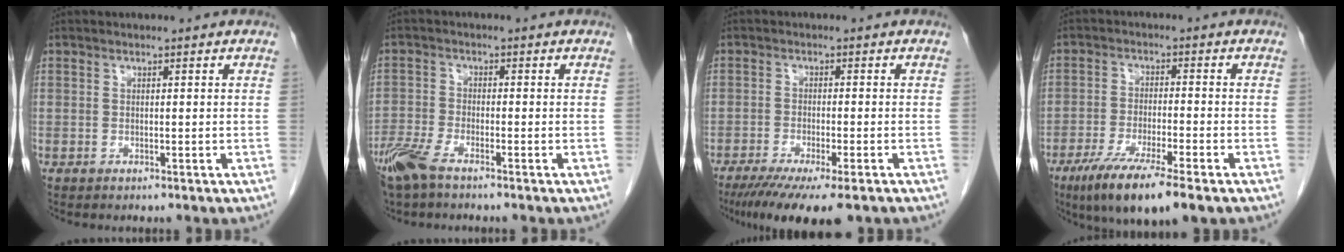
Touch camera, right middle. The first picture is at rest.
{"total": 5.4, "force": [-4.1, 1.1, 3.3], "torque": [-0.079, -0.012, -0.084]}
{"total": 10.8, "force": [-7.8, 1.5, 7.3], "torque": [-0.105, -0.022, -0.120]}
{"total": 11.0, "force": [-7.0, 1.1, 8.5], "torque": [-0.148, -0.027, -0.112]}